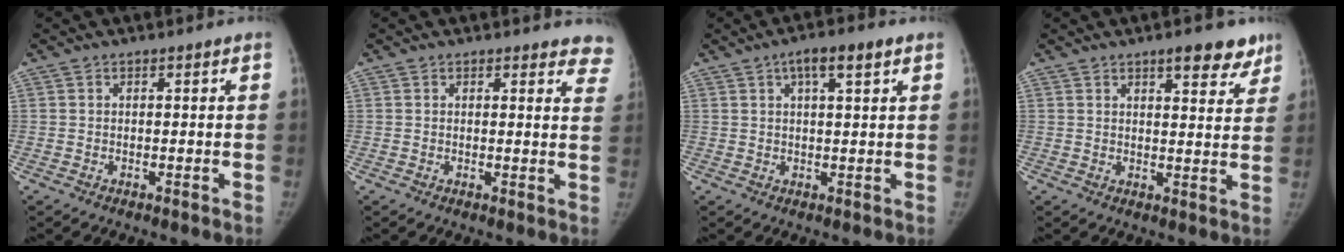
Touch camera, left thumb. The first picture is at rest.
{"total": 7.2, "force": [6.7, 2.3, 1.4], "torque": [0.031, -0.030, 0.041]}
{"total": 5.3, "force": [2.6, 1.4, 4.4], "torque": [-0.065, 0.005, 0.040]}
{"total": 7.6, "force": [5.2, 2.7, 4.8], "torque": [-0.028, -0.025, 0.067]}